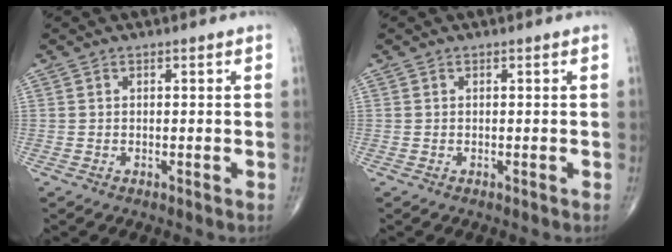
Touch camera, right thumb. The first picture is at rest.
{"total": 0.0}